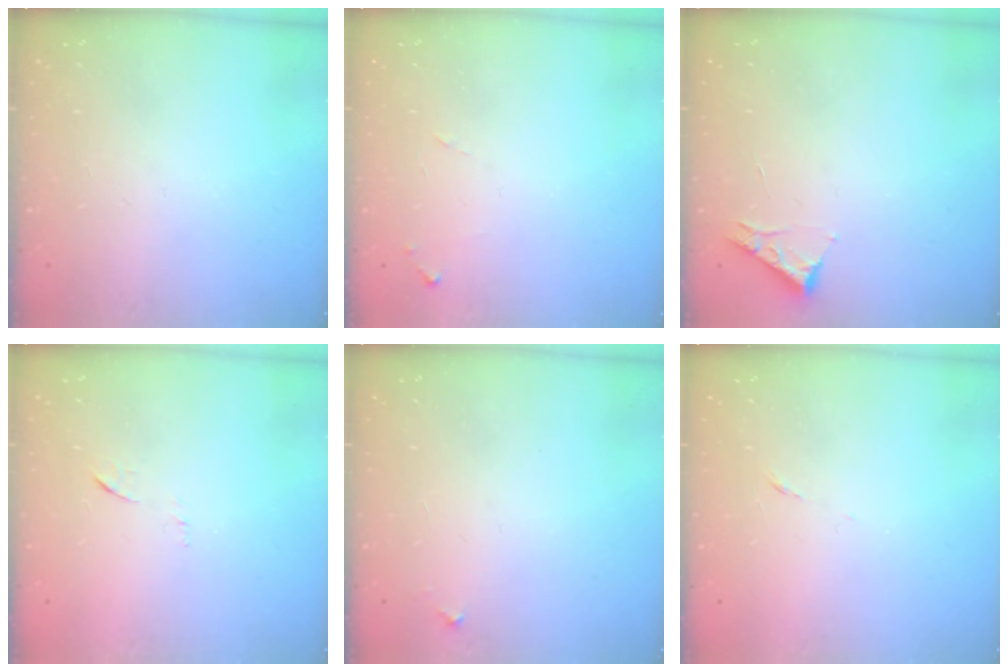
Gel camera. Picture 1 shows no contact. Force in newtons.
{"total": 5.4, "press": 5.4, "slide": 0.4}
{"total": 3.3, "press": 3.3, "slide": 0.5}
{"total": 6.5, "press": 6.5, "slide": 0.5}
{"total": 3.5, "press": 3.5, "slide": 0.3}
{"total": 3.8, "press": 3.7, "slide": 0.9}